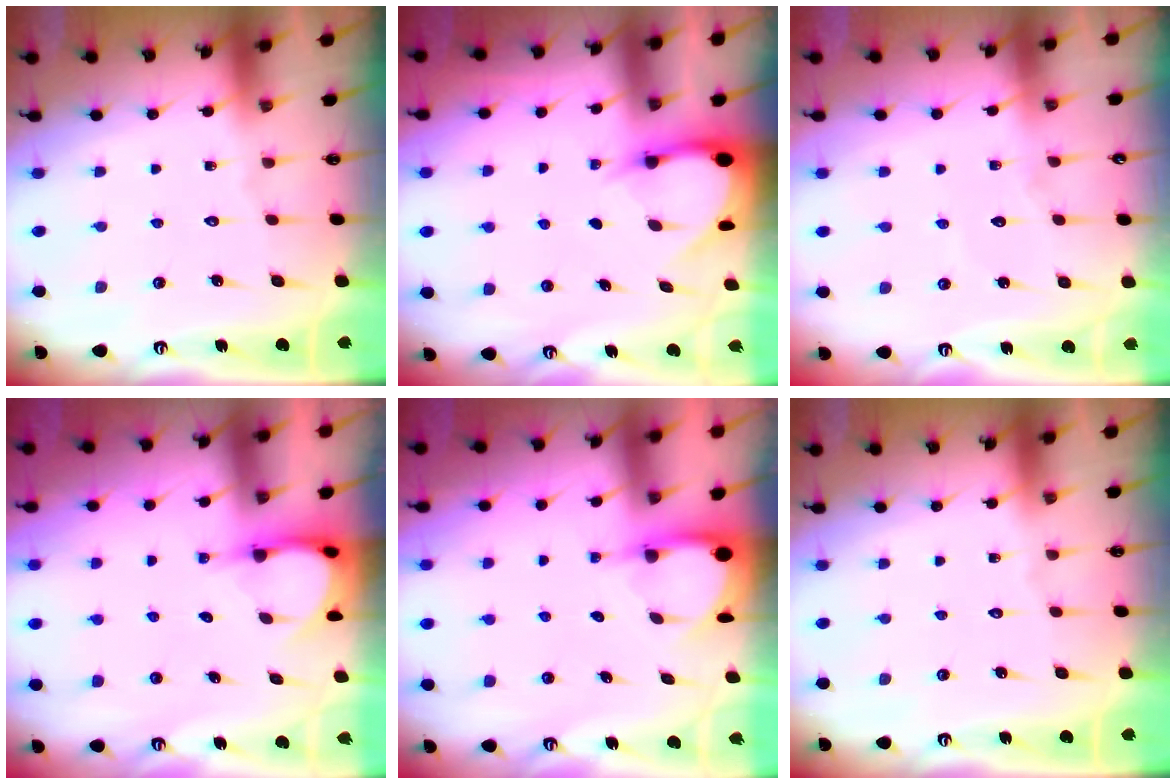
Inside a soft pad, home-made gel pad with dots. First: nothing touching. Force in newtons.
{"total": 3.5, "press": 3.5, "slide": 0.2}
{"total": 5.2, "press": 5.1, "slide": 0.5}
{"total": 3.7, "press": 3.7, "slide": 0.2}
{"total": 3.4, "press": 3.4, "slide": 0.2}
{"total": 0.0}